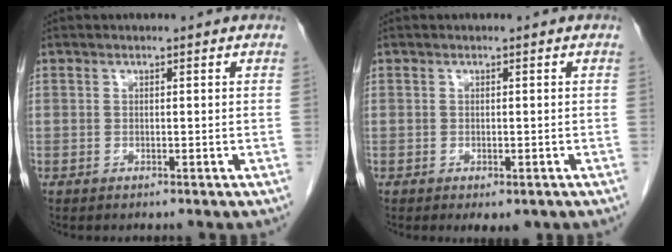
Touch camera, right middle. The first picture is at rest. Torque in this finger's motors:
{"motor_torque": [0.36, -0.18, 0.00, 0.02]}